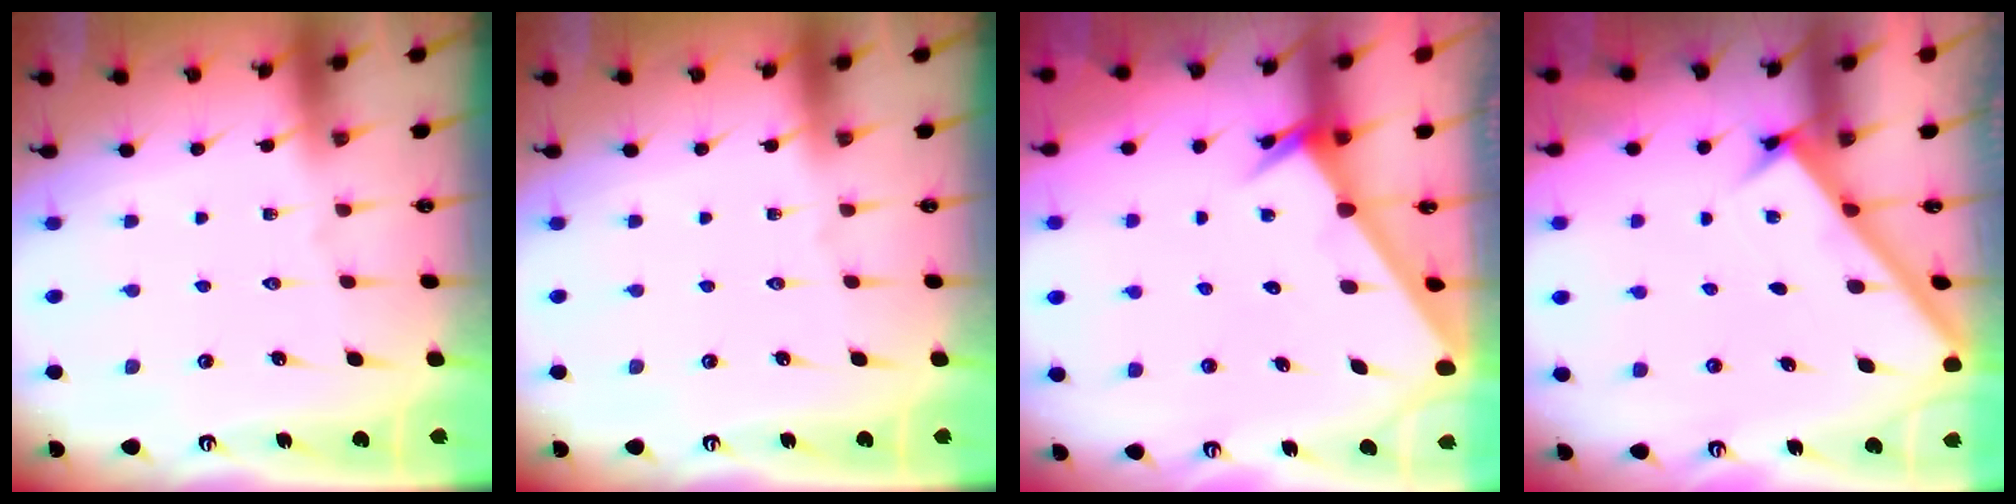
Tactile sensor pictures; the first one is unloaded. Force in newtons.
{"total": 0.0}
{"total": 2.4, "press": 2.4, "slide": 0.1}
{"total": 2.5, "press": 2.5, "slide": 0.3}